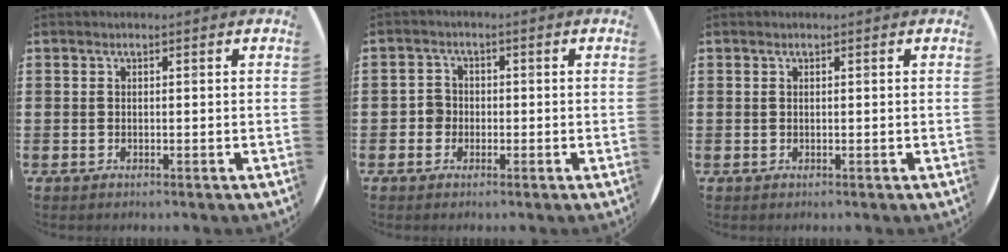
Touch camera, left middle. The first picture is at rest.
{"total": 2.0, "force": [-0.3, 1.9, 0.4], "torque": [-0.014, 0.008, -0.009]}
{"total": 0.0}